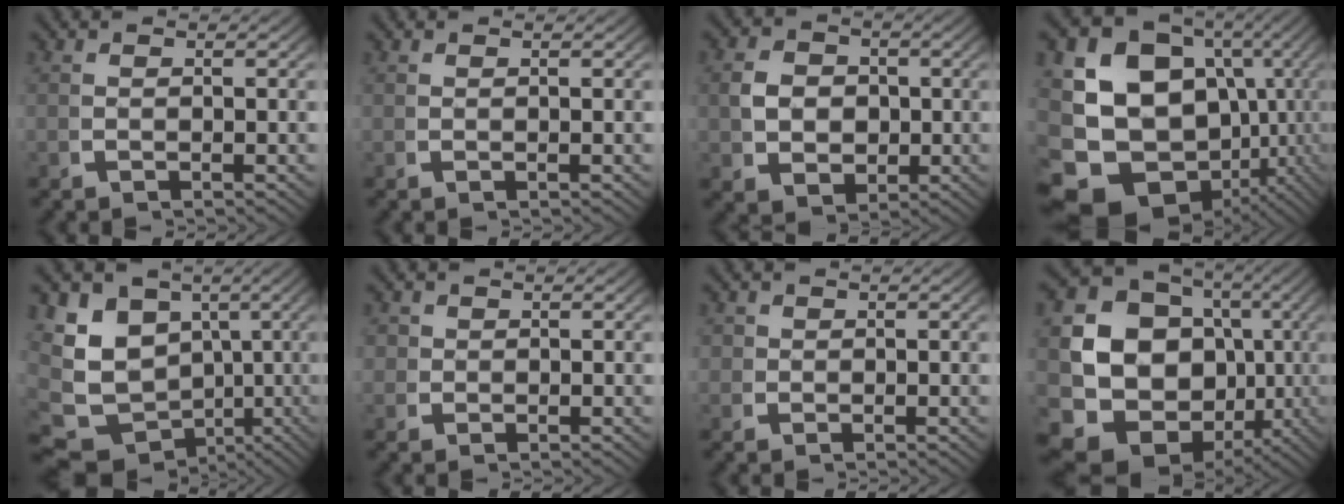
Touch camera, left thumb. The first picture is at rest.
{"total": 0.0}
{"total": 5.4, "force": [0.1, 4.4, 3.1], "torque": [-0.053, -0.021, 0.012]}
{"total": 24.3, "force": [-4.3, 19.0, 14.5], "torque": [-0.308, -0.084, -0.051]}
{"total": 13.8, "force": [-1.6, 11.5, 7.4], "torque": [-0.158, -0.057, -0.015]}
{"total": 1.8, "force": [0.4, 1.7, 0.4], "torque": [-0.007, -0.004, 0.005]}
{"total": 1.4, "force": [0.3, 1.3, 0.3], "torque": [-0.003, -0.003, 0.003]}
{"total": 17.8, "force": [-0.7, 14.3, 10.6], "torque": [-0.234, -0.052, -0.002]}